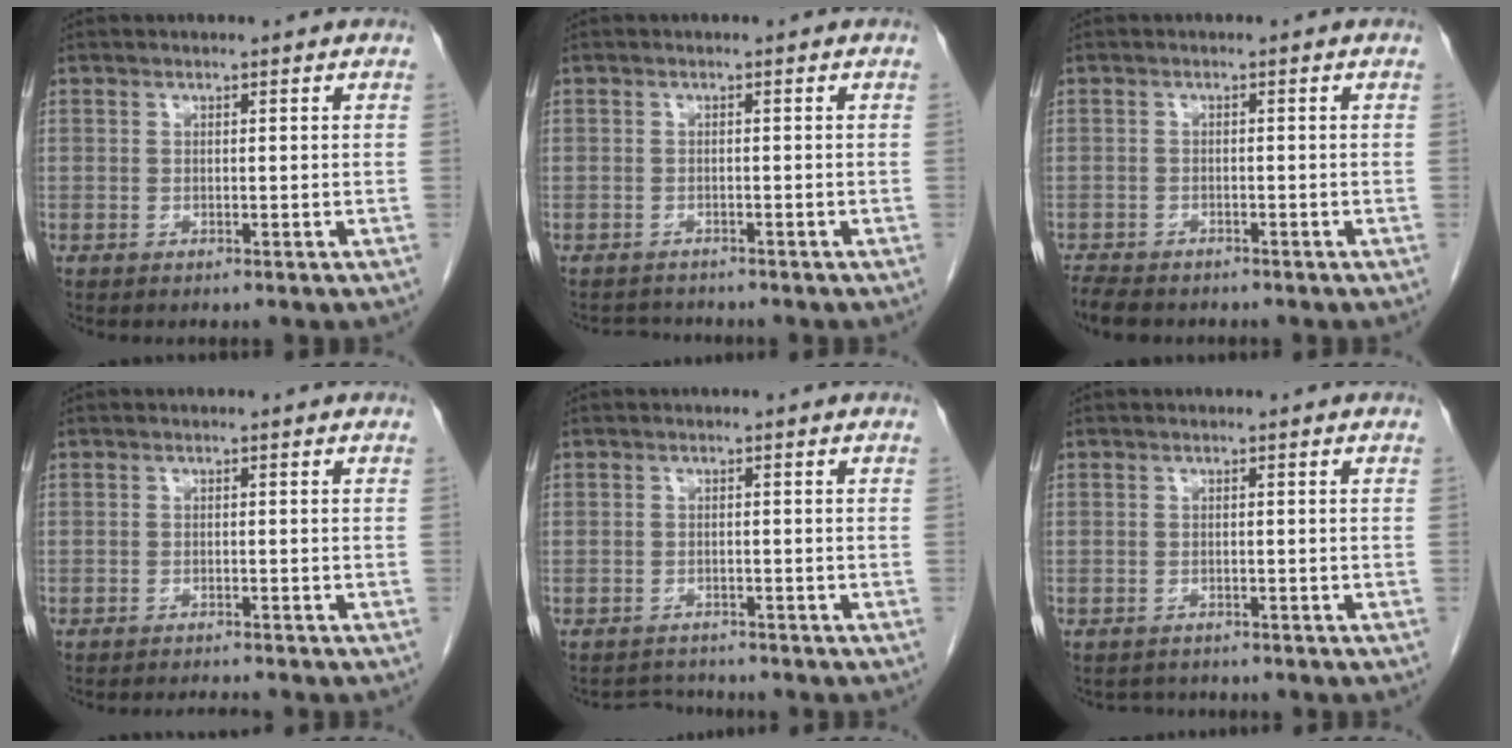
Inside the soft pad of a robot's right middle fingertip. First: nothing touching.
{"total": 1.9, "force": [-1.8, 0.4, -0.5], "torque": [0.005, -0.008, -0.031]}
{"total": 4.7, "force": [-4.0, 1.6, 1.8], "torque": [-0.034, -0.010, -0.062]}
{"total": 1.8, "force": [-1.8, -0.4, 0.3], "torque": [-0.005, -0.006, -0.026]}
{"total": 2.1, "force": [-1.8, 0.5, -0.9], "torque": [0.008, -0.007, -0.033]}
{"total": 1.4, "force": [-1.3, 0.5, -0.4], "torque": [0.002, -0.003, -0.021]}